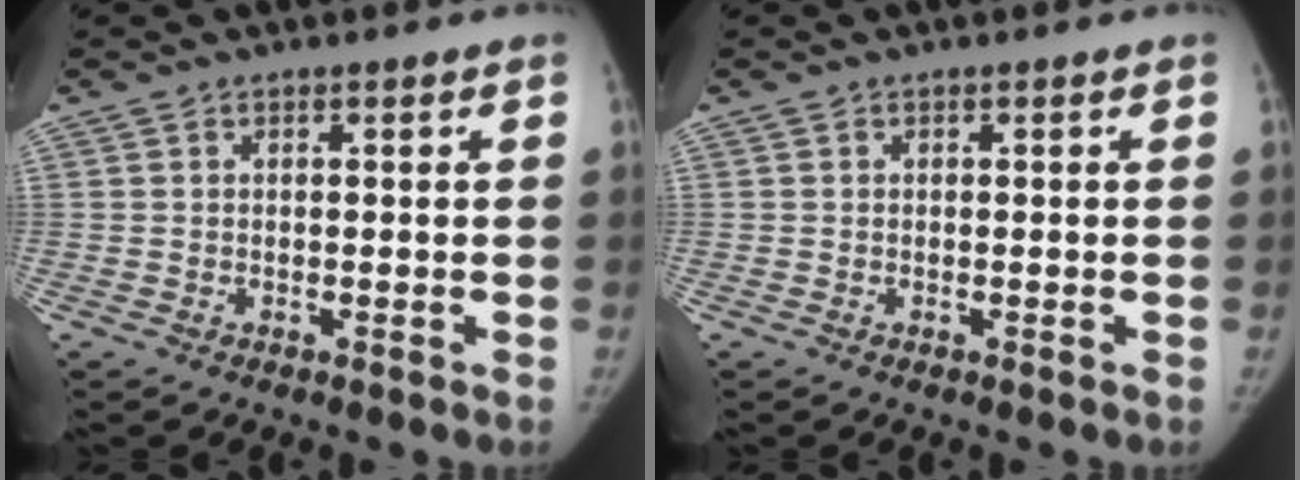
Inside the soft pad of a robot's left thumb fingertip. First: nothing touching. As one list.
[{"total": 0.0}]